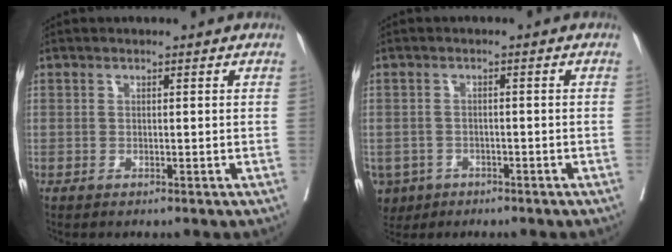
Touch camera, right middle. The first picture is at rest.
{"total": 6.2, "force": [-3.5, 4.9, 1.3], "torque": [-0.031, 0.003, -0.053]}